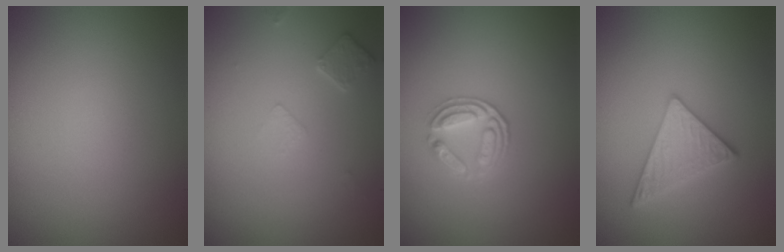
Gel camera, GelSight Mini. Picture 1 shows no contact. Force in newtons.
{"total": 1.5, "press": 1.4, "slide": 0.3}
{"total": 2.6, "press": 2.1, "slide": 1.6}
{"total": 3.1, "press": 3.0, "slide": 0.7}